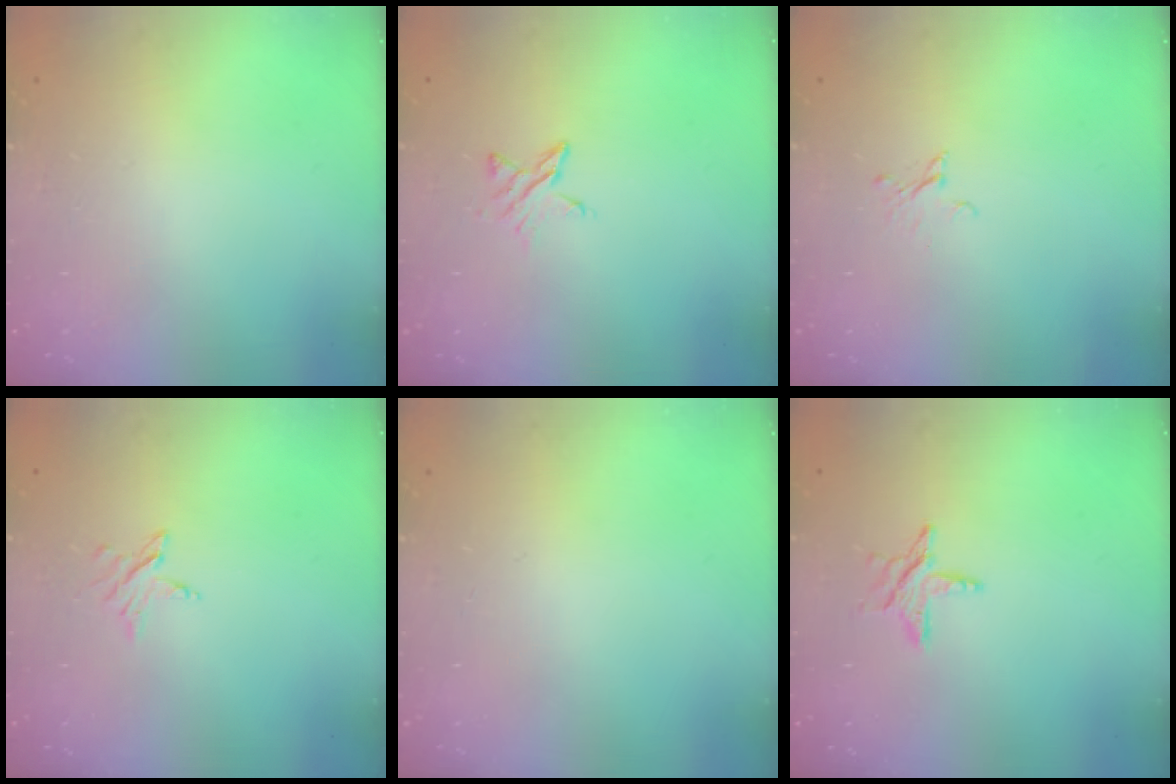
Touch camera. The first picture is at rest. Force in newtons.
{"total": 4.7, "press": 4.7, "slide": 0.5}
{"total": 2.0, "press": 2.0, "slide": 0.1}
{"total": 3.4, "press": 3.4, "slide": 0.4}
{"total": 0.0}
{"total": 6.6, "press": 6.5, "slide": 0.4}